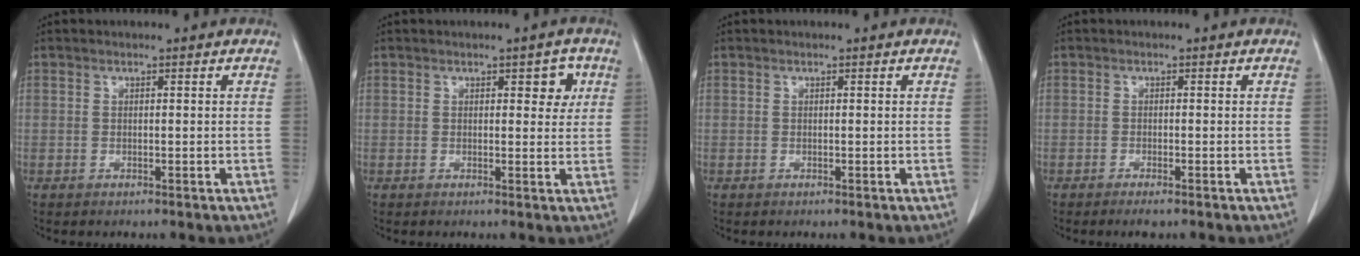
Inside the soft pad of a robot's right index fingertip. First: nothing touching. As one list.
[{"total": 3.1, "force": [1.2, 1.4, 2.5], "torque": [-0.022, 0.002, 0.012]}, {"total": 0.0}, {"total": 1.6, "force": [-1.2, 0.1, 1.0], "torque": [-0.017, -0.003, -0.018]}]